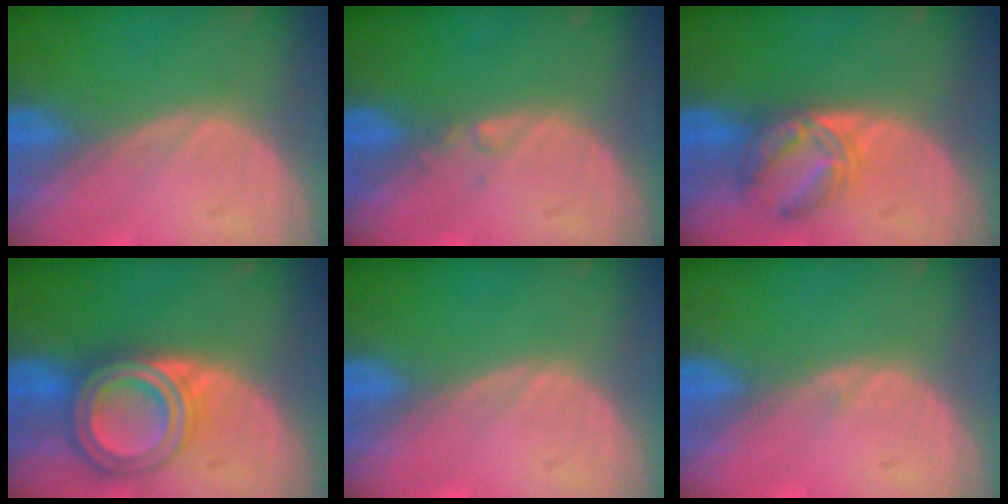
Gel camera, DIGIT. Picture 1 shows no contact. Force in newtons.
{"total": 0.6, "press": 0.6, "slide": 0.2}
{"total": 5.6, "press": 5.4, "slide": 1.1}
{"total": 7.2, "press": 7.2, "slide": 0.4}
{"total": 0.0}
{"total": 0.6, "press": 0.2, "slide": 0.5}